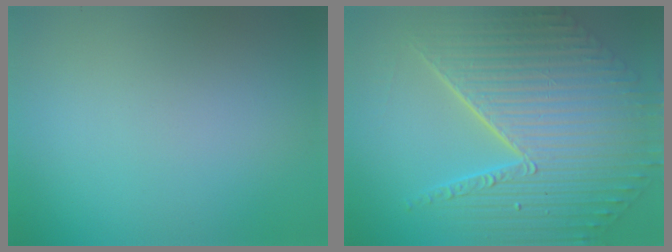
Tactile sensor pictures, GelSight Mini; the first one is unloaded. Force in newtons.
{"total": 10.9, "press": 7.2, "slide": 8.1}